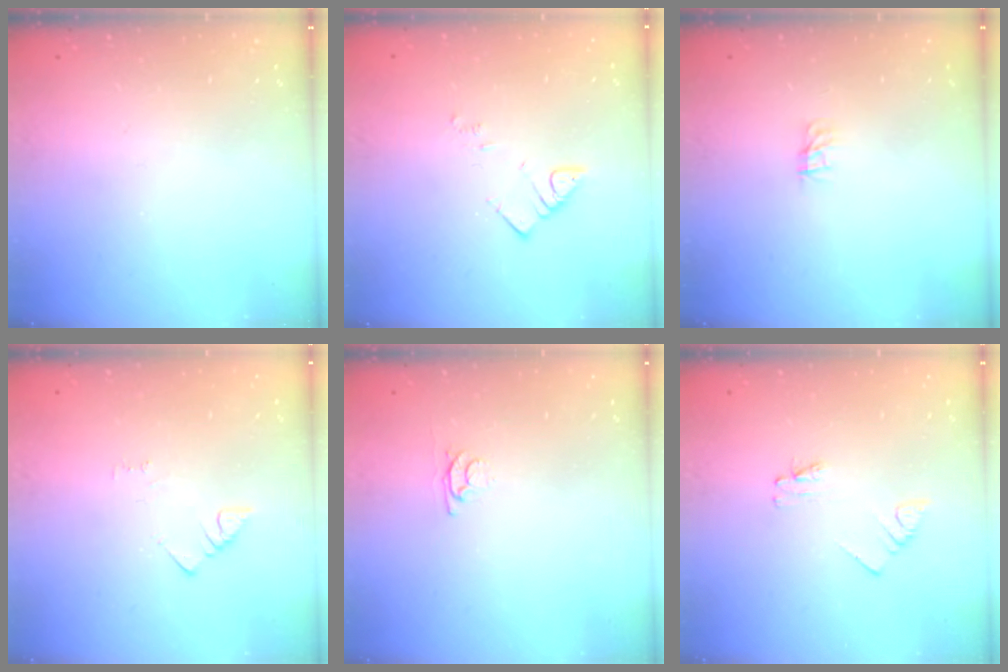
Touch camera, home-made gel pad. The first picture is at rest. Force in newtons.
{"total": 3.8, "press": 3.7, "slide": 0.5}
{"total": 0.0}
{"total": 1.5, "press": 1.5, "slide": 0.3}
{"total": 3.1, "press": 3.0, "slide": 0.4}
{"total": 1.6, "press": 1.6, "slide": 0.2}